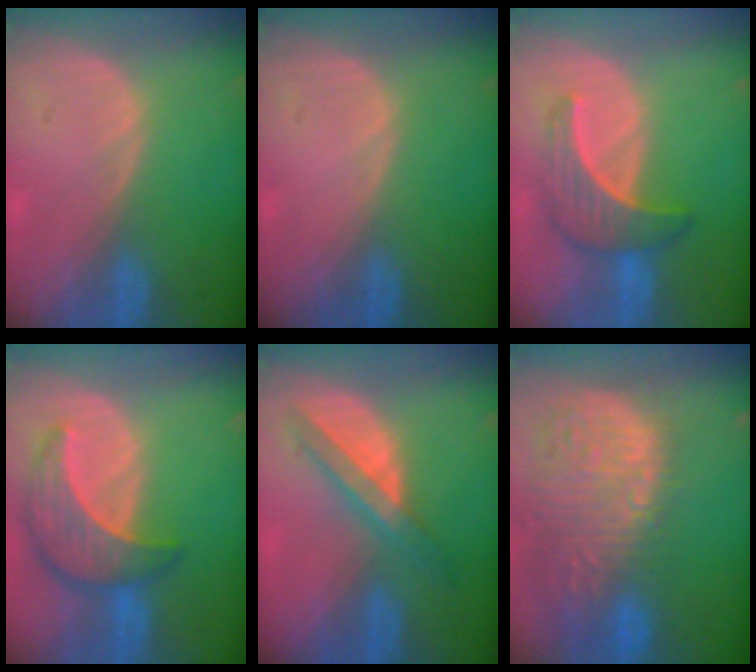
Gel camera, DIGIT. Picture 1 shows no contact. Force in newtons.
{"total": 0.0}
{"total": 6.5, "press": 6.4, "slide": 0.9}
{"total": 8.6, "press": 7.7, "slide": 3.8}
{"total": 5.7, "press": 5.5, "slide": 1.3}
{"total": 15.4, "press": 12.6, "slide": 8.8}